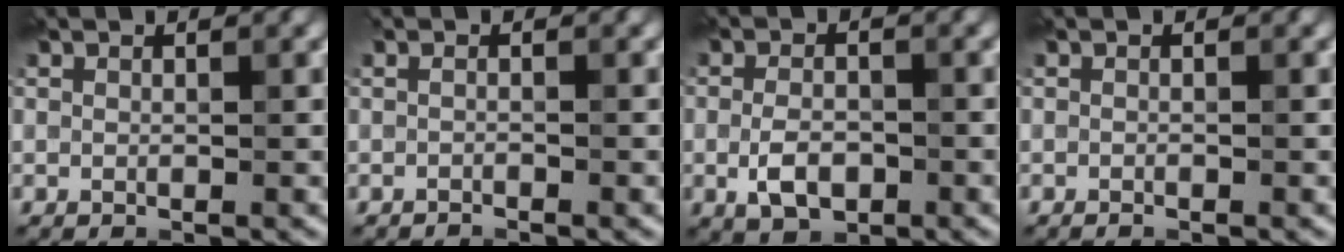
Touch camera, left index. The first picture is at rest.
{"total": 0.8, "force": [-0.6, 0.2, 0.5], "torque": [-0.011, -0.006, -0.014]}
{"total": 3.3, "force": [-0.9, 2.0, 2.5], "torque": [-0.049, -0.001, -0.020]}
{"total": 0.6, "force": [-0.3, 0.2, 0.4], "torque": [-0.006, -0.006, -0.008]}